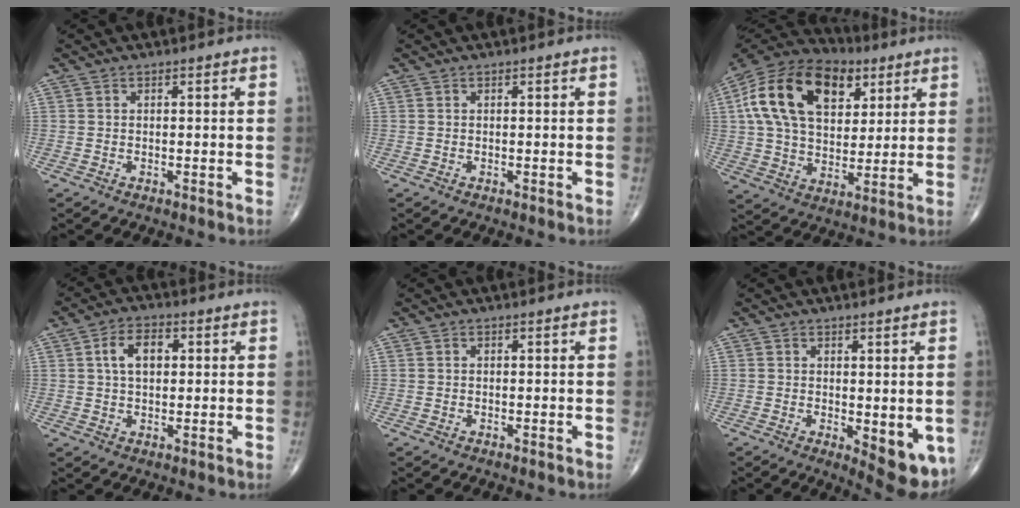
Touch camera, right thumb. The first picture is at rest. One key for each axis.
{"total": 0.0}
{"total": 22.9, "fx": 8.1, "fy": 14.2, "fz": 16.0, "tx": -0.276, "ty": 0.007, "tz": 0.136}
{"total": 6.5, "fx": 1.5, "fy": 4.0, "fz": 4.9, "tx": -0.077, "ty": 0.010, "tz": 0.022}
{"total": 0.0}
{"total": 8.0, "fx": -1.4, "fy": 3.3, "fz": 7.1, "tx": -0.080, "ty": -0.020, "tz": -0.010}